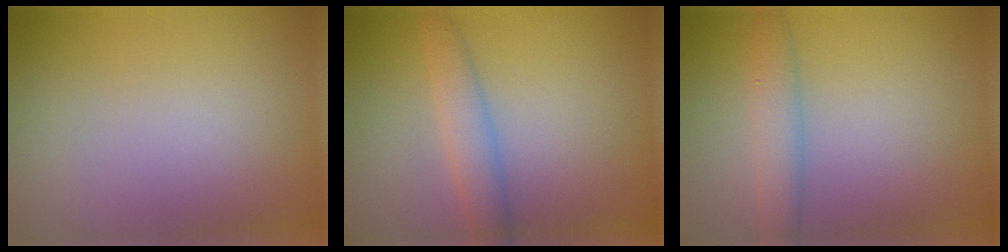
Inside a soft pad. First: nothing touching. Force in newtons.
{"total": 2.6, "press": 2.6, "slide": 0.1}
{"total": 2.7, "press": 2.7, "slide": 0.2}